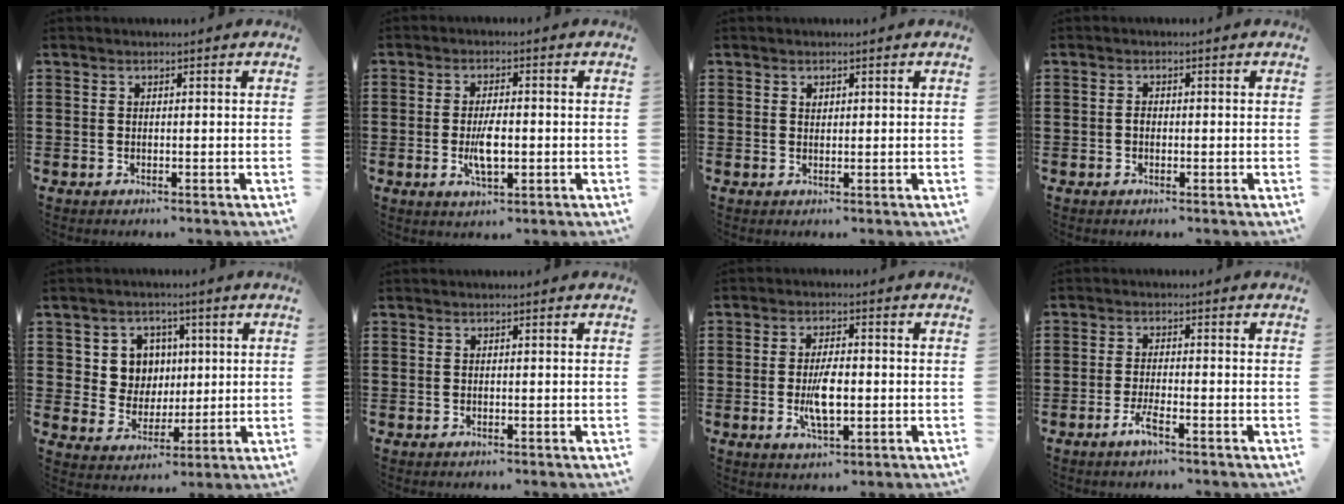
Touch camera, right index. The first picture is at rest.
{"total": 5.1, "force": [-0.9, 1.9, 4.7], "torque": [-0.095, -0.002, -0.018]}
{"total": 0.7, "force": [0.4, 0.5, 0.2], "torque": [-0.006, 0.001, 0.008]}
{"total": 1.1, "force": [-0.3, 0.7, 0.8], "torque": [-0.018, 0.000, -0.006]}
{"total": 6.6, "force": [2.0, 6.0, 1.9], "torque": [-0.061, 0.011, 0.036]}
{"total": 0.0}
{"total": 6.0, "force": [-0.9, 2.3, 5.4], "torque": [-0.108, -0.002, -0.019]}
{"total": 2.9, "force": [-1.9, 0.5, 2.2], "torque": [-0.059, -0.007, -0.040]}